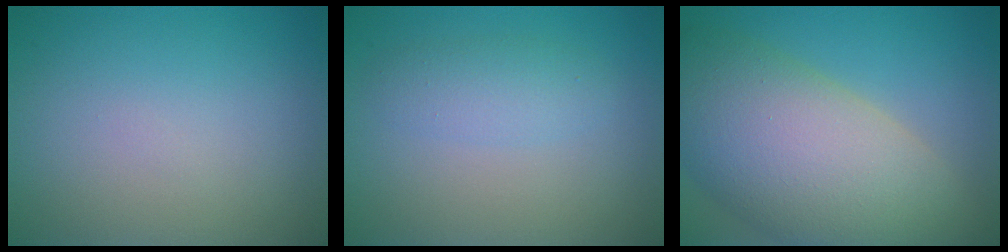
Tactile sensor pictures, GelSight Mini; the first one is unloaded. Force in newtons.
{"total": 2.3, "press": 2.3, "slide": 0.0}
{"total": 13.2, "press": 13.1, "slide": 1.2}